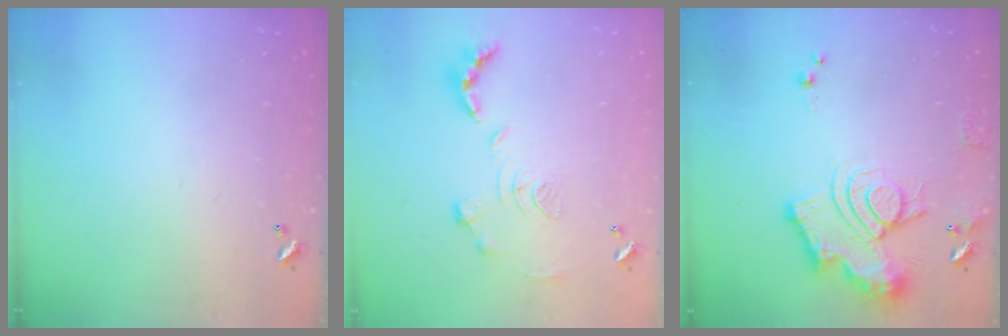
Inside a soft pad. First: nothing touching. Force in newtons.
{"total": 1.2, "press": 0.4, "slide": 1.1}
{"total": 13.8, "press": 13.8, "slide": 1.3}